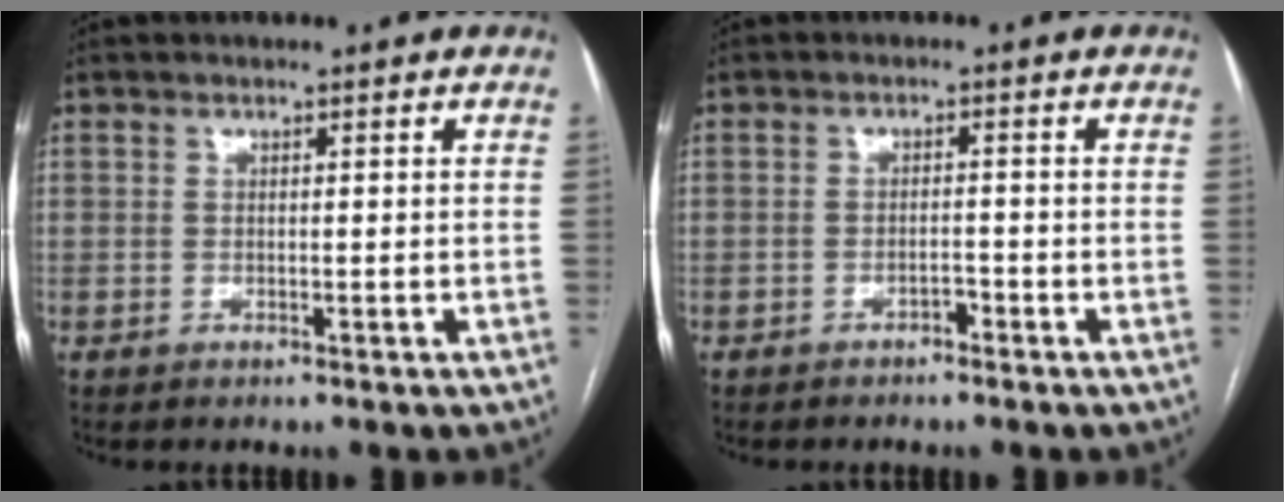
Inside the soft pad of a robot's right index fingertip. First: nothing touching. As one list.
[{"total": 1.4, "force": [-1.1, 0.5, 0.7], "torque": [-0.011, 0.002, -0.017]}]